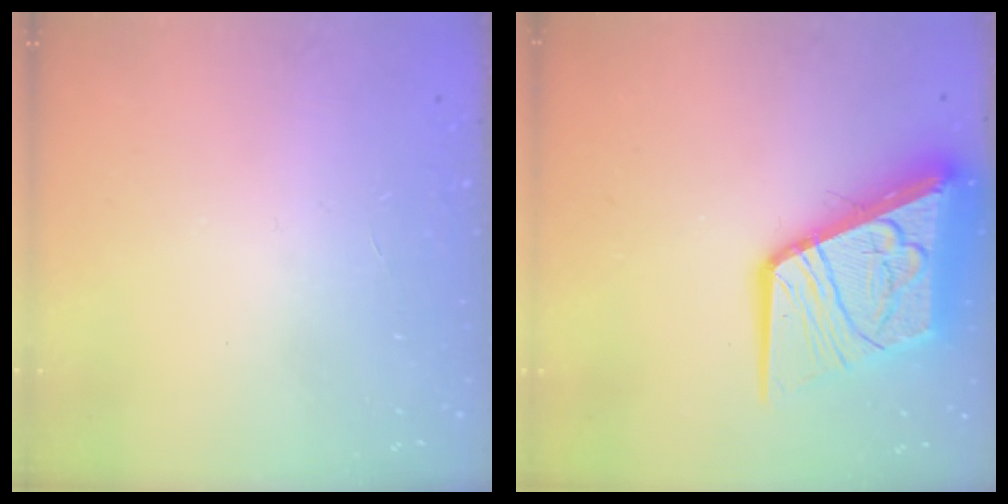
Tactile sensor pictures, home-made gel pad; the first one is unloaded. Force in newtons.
{"total": 23.4, "press": 23.2, "slide": 2.9}